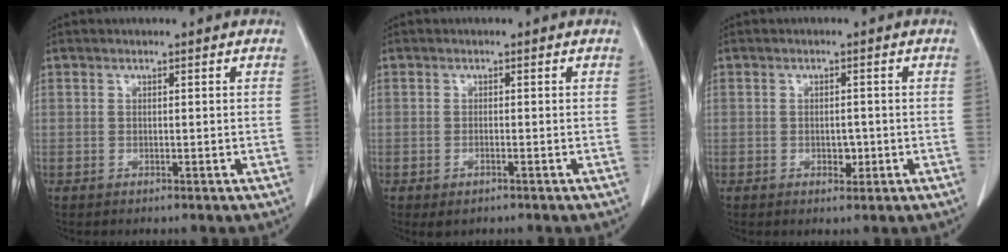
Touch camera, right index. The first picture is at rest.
{"total": 1.6, "force": [-0.9, 0.6, 1.1], "torque": [-0.018, -0.003, -0.009]}
{"total": 2.0, "force": [-0.6, 1.2, 1.5], "torque": [-0.020, 0.002, -0.003]}